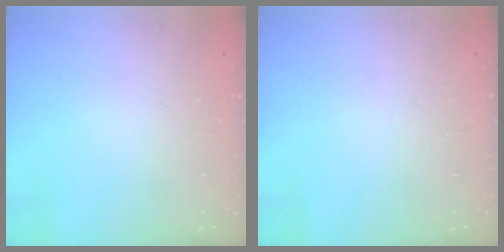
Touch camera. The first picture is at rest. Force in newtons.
{"total": 0.0}